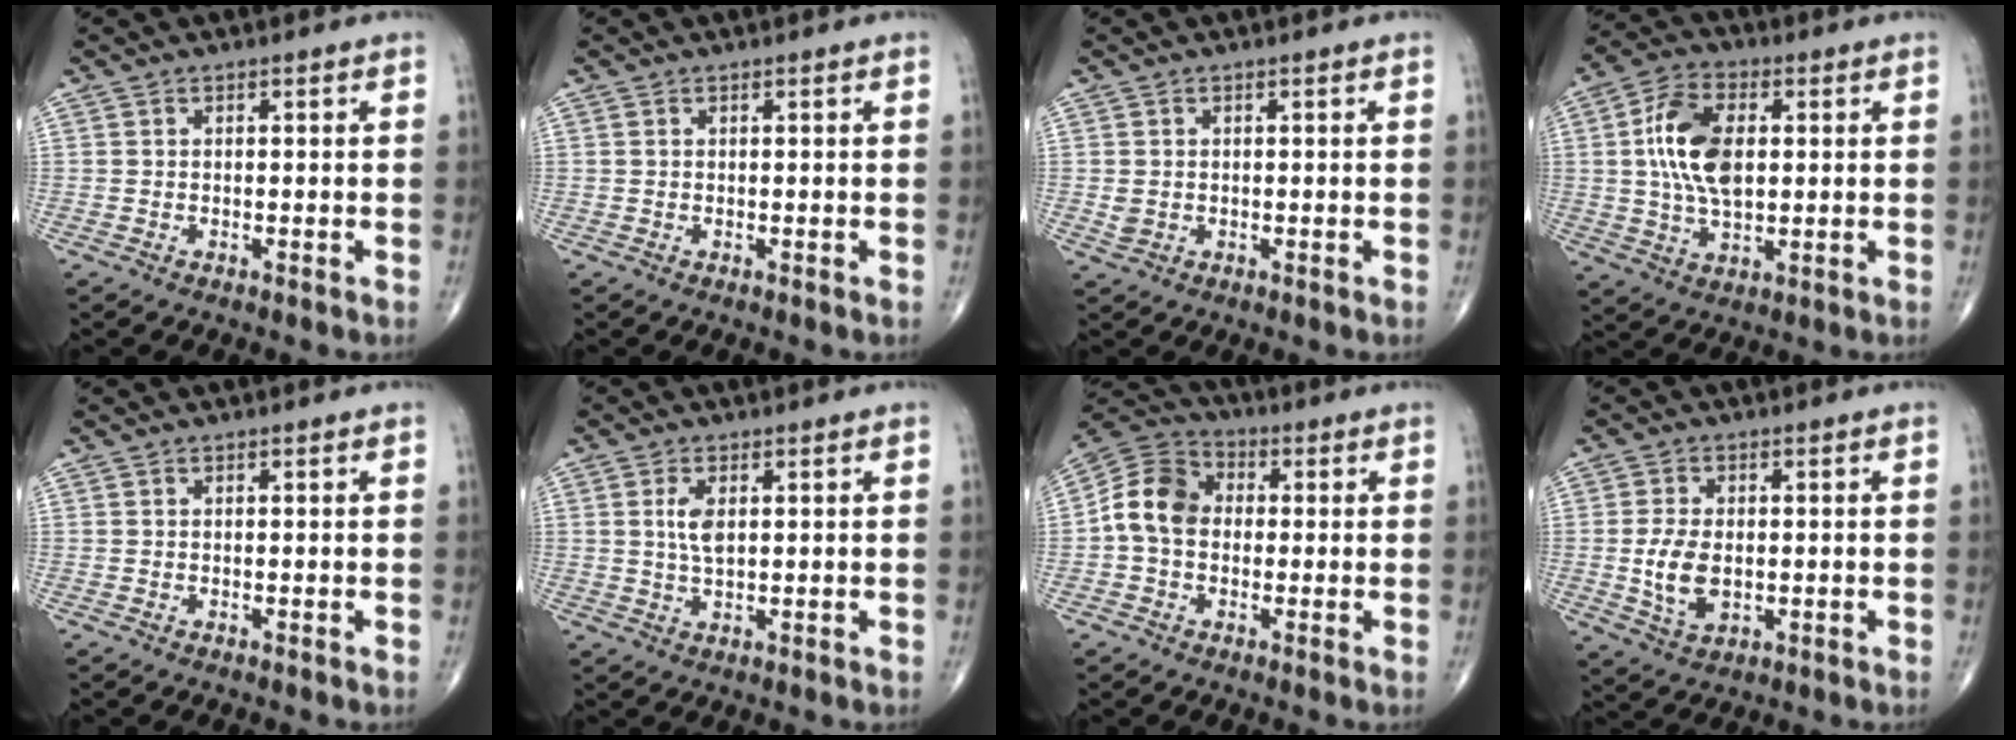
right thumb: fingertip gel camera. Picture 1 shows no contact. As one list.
[{"total": 0.0}, {"total": 1.7, "force": [0.0, 1.4, 0.9], "torque": [-0.017, 0.002, 0.005]}, {"total": 12.7, "force": [1.7, 7.2, 10.3], "torque": [-0.190, 0.006, 0.031]}, {"total": 0.0}, {"total": 4.0, "force": [0.9, 1.9, 3.4], "torque": [-0.069, -0.003, 0.020]}, {"total": 9.7, "force": [-0.2, 7.5, 6.2], "torque": [-0.104, 0.030, -0.019]}, {"total": 7.4, "force": [-0.6, 4.5, 5.9], "torque": [-0.105, -0.008, -0.005]}]